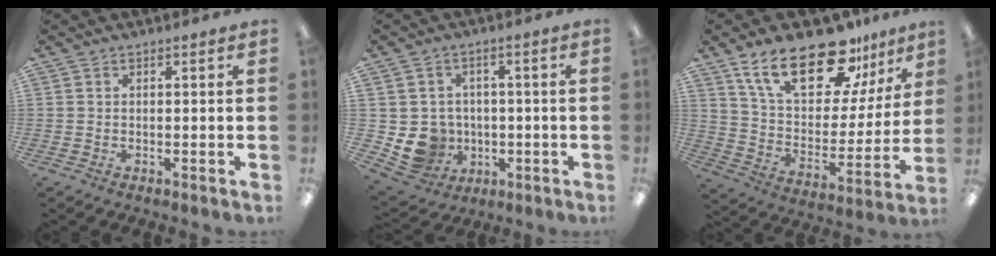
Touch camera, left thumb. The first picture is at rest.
{"total": 8.8, "force": [-1.4, 8.4, 2.3], "torque": [-0.066, 0.006, -0.013]}
{"total": 23.0, "force": [15.9, 9.9, 13.3], "torque": [-0.227, -0.086, 0.279]}